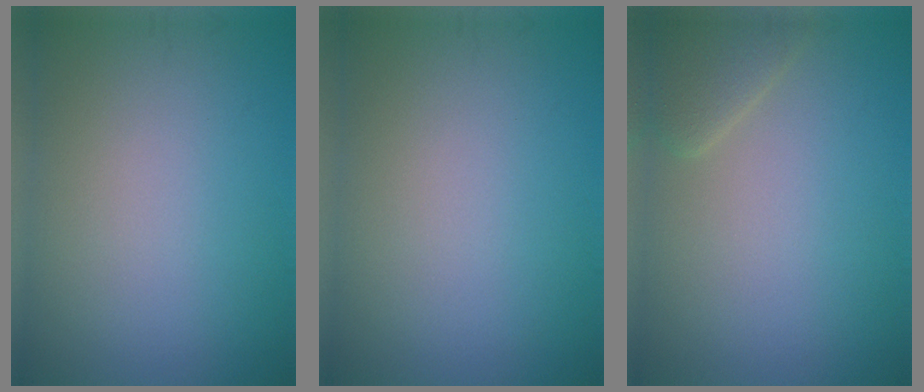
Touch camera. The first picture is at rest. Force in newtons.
{"total": 0.0}
{"total": 2.0, "press": 2.0, "slide": 0.2}